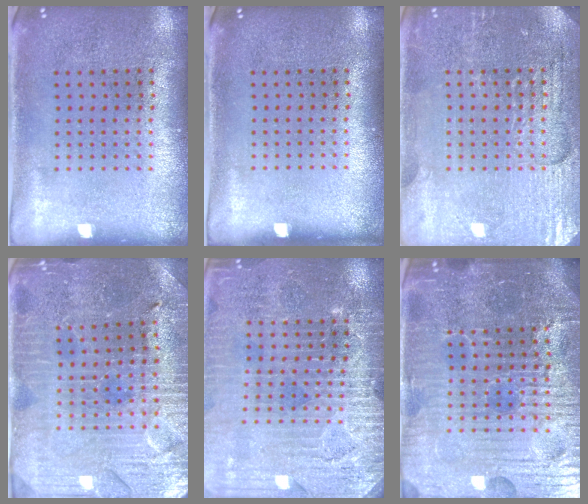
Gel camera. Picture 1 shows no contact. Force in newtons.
{"total": 0.0}
{"total": 3.7, "press": 3.5, "slide": 1.0}
{"total": 3.3, "press": 3.3, "slide": 0.5}
{"total": 3.3, "press": 3.3, "slide": 0.2}
{"total": 6.3, "press": 5.7, "slide": 2.5}